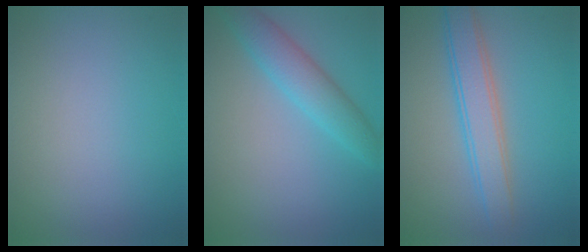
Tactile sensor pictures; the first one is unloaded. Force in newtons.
{"total": 3.5, "press": 3.5, "slide": 0.1}
{"total": 3.6, "press": 3.6, "slide": 0.1}